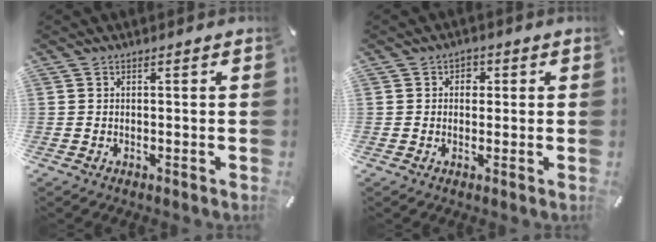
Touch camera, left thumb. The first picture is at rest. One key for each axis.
{"total": 2.5, "fx": -0.1, "fy": 2.2, "fz": 1.2, "tx": -0.010, "ty": 0.002, "tz": -0.009}